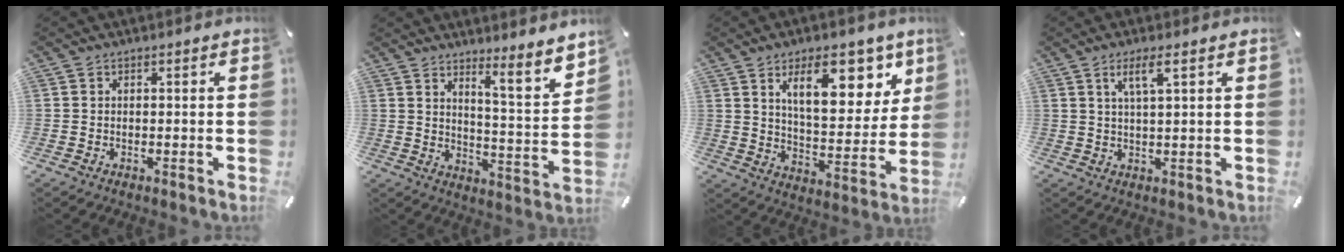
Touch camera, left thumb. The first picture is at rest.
{"total": 8.4, "force": [7.4, 0.6, 3.9], "torque": [-0.051, -0.075, 0.123]}
{"total": 16.7, "force": [9.2, 8.0, 11.5], "torque": [-0.158, -0.040, 0.150]}
{"total": 5.1, "force": [2.3, 0.7, 4.5], "torque": [-0.094, 0.001, 0.037]}